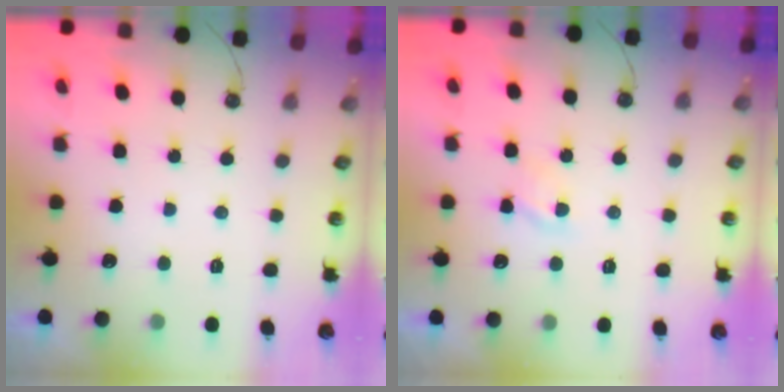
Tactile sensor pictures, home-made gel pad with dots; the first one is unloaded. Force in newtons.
{"total": 3.7, "press": 3.7, "slide": 0.5}